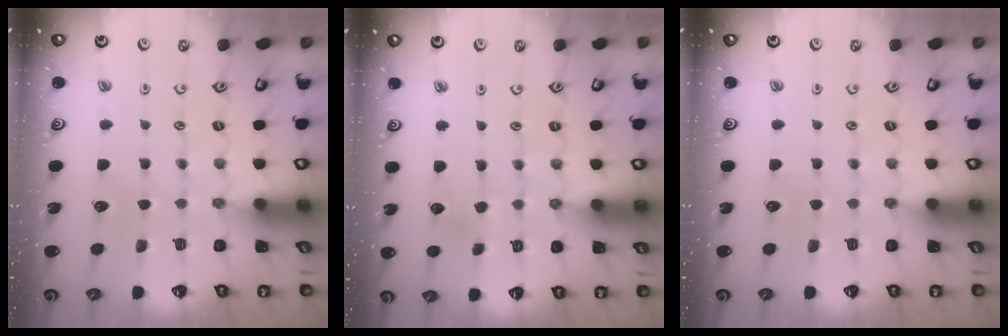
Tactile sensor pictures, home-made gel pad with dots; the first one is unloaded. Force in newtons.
{"total": 2.1, "press": 2.0, "slide": 0.6}
{"total": 0.0}